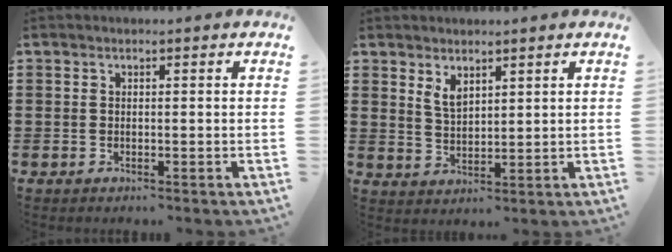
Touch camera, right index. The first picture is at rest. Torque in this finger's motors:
{"motor_torque": [0.05, 0.03, 0.13, 0.06]}